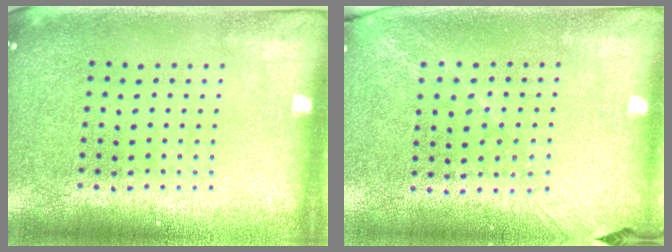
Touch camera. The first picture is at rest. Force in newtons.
{"total": 1.3, "press": 1.0, "slide": 0.8}